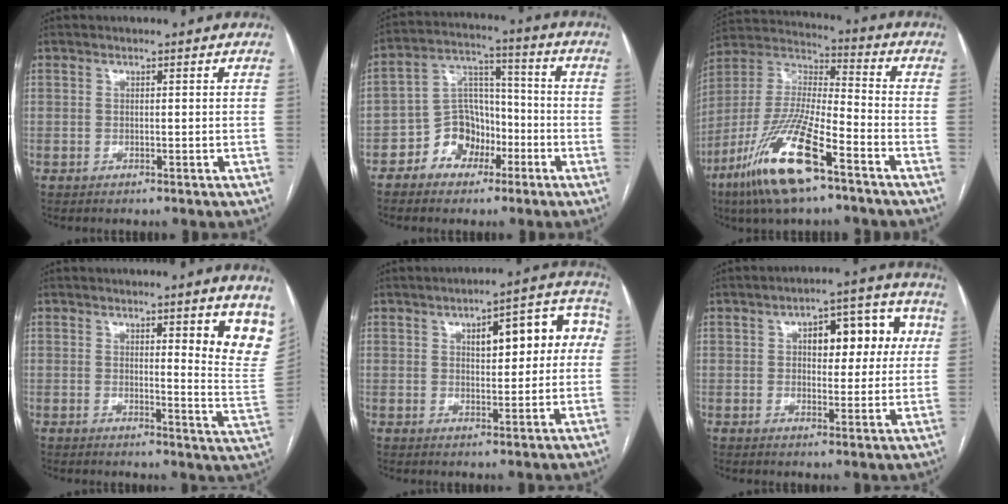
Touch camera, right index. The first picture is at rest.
{"total": 8.7, "force": [-4.3, 6.6, 3.5], "torque": [-0.072, 0.031, -0.073]}
{"total": 18.2, "force": [-10.4, 3.8, 14.5], "torque": [-0.319, -0.032, -0.195]}
{"total": 10.0, "force": [5.6, 1.2, 8.2], "torque": [-0.081, -0.031, 0.056]}
{"total": 10.5, "force": [2.0, 3.9, 9.5], "torque": [-0.110, 0.039, 0.025]}
{"total": 10.2, "force": [2.4, 4.9, 8.7], "torque": [-0.101, 0.037, 0.033]}